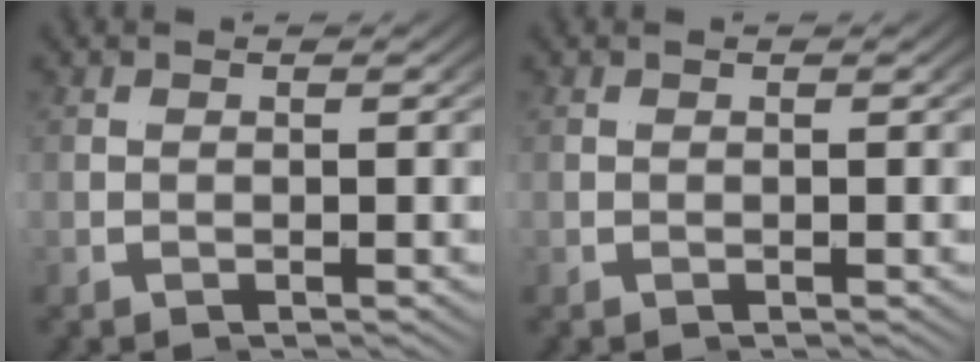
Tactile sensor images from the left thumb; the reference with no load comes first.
{"total": 0.0}